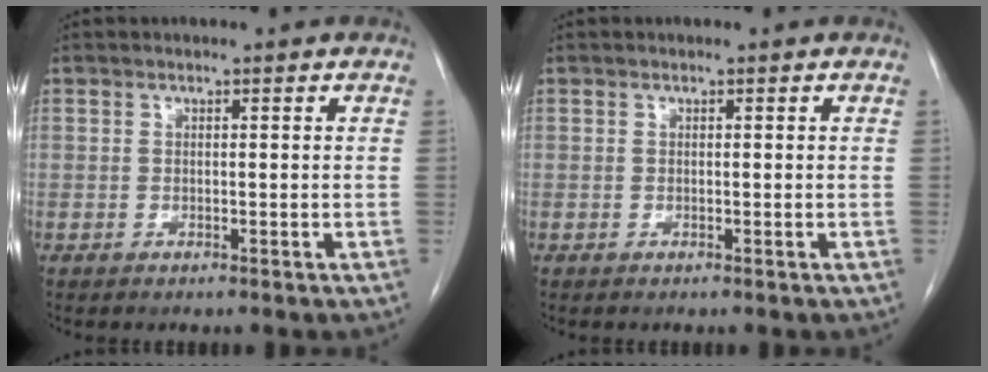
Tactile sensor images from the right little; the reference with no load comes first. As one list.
[{"total": 0.0}]